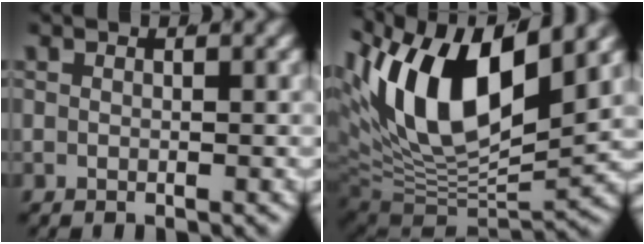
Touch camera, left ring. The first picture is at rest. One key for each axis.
{"total": 14.3, "fx": 2.9, "fy": 8.4, "fz": 11.3, "tx": -0.225, "ty": -0.024, "tz": 0.057}